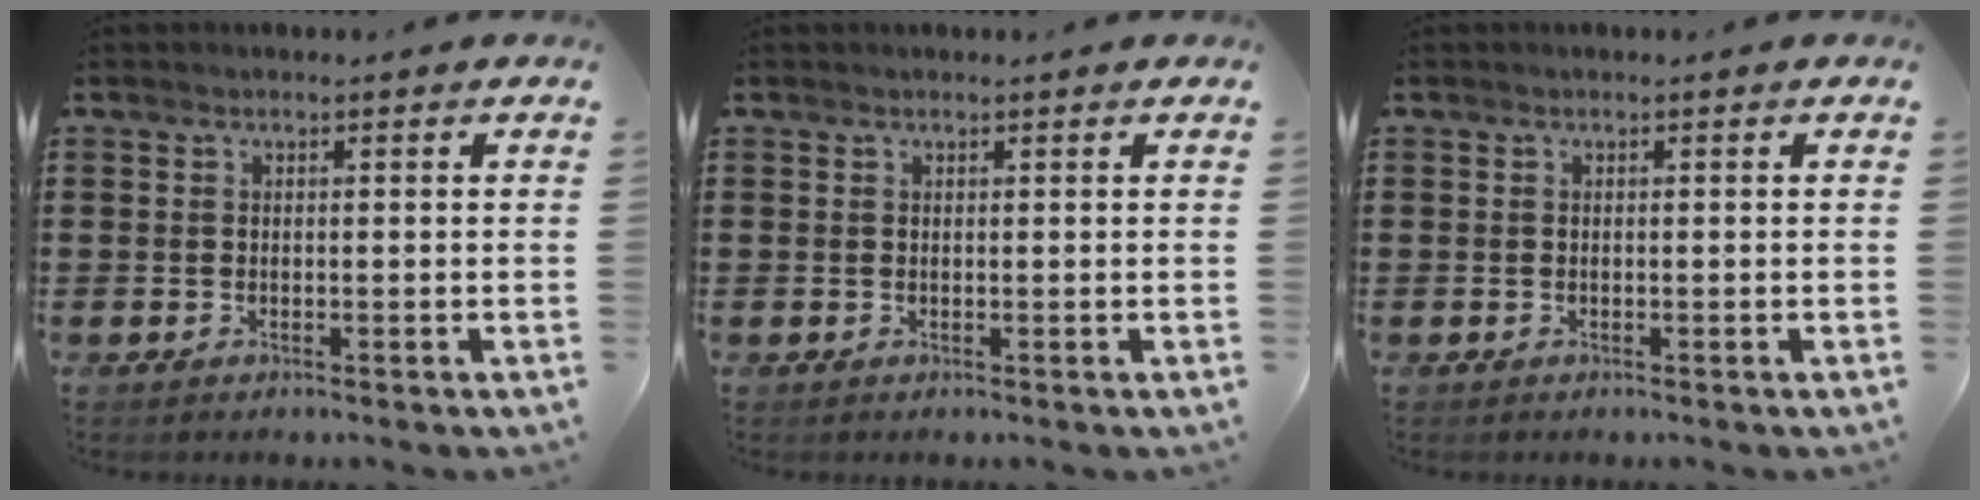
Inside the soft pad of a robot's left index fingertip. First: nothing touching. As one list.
[{"total": 0.0}, {"total": 0.0}]